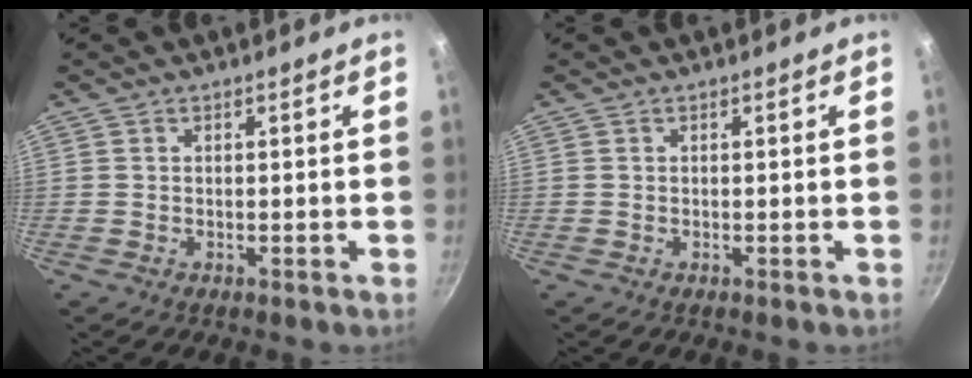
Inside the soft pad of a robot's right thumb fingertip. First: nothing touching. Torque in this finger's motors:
{"motor_torque": [-0.06, 0.41, 0.58, -0.23, 0.04]}